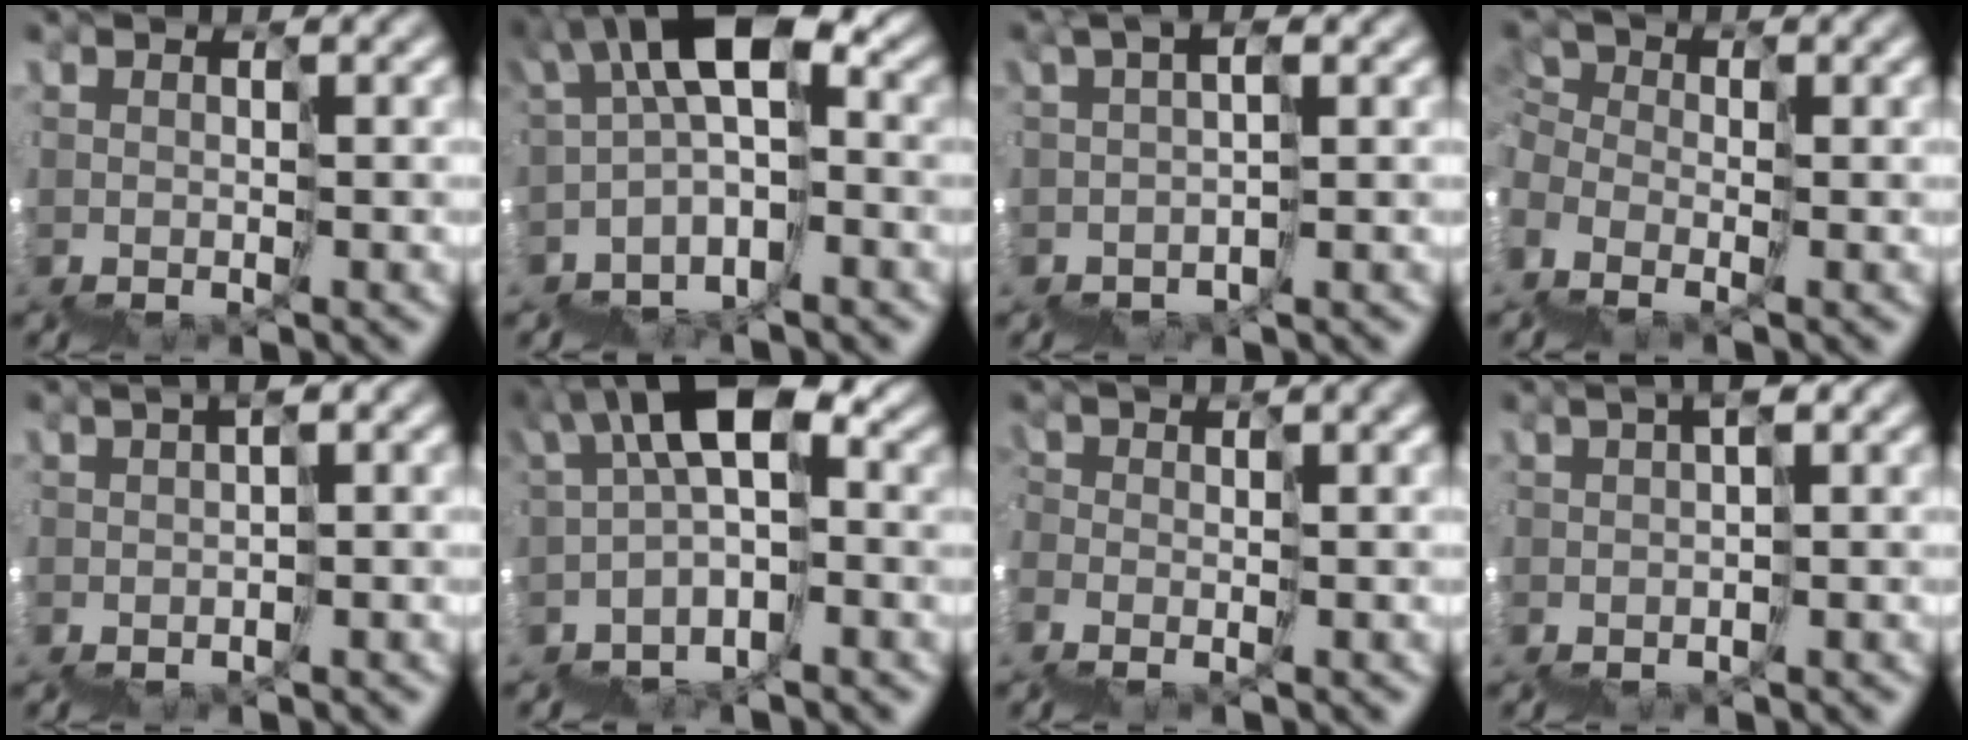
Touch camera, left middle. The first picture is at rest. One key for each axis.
{"total": 5.0, "fx": -0.4, "fy": 2.2, "fz": 4.5, "tx": -0.082, "ty": 0.032, "tz": -0.020}
{"total": 1.3, "fx": -0.2, "fy": -1.3, "fz": 0.1, "tx": -0.004, "ty": 0.013, "tz": -0.011}
{"total": 1.3, "fx": -1.2, "fy": 0.0, "fz": -0.2, "tx": -0.003, "ty": 0.017, "tz": -0.031}
{"total": 2.3, "fx": -1.8, "fy": -0.2, "fz": 1.4, "tx": -0.023, "ty": -0.008, "tz": -0.029}
{"total": 4.8, "fx": -0.3, "fy": 2.3, "fz": 4.2, "tx": -0.078, "ty": 0.031, "tz": -0.020}
{"total": 1.9, "fx": -1.0, "fy": 0.4, "fz": 1.6, "tx": -0.024, "ty": 0.013, "tz": -0.013}
{"total": 1.9, "fx": -1.3, "fy": -0.5, "fz": 1.2, "tx": -0.023, "ty": -0.003, "tz": -0.026}